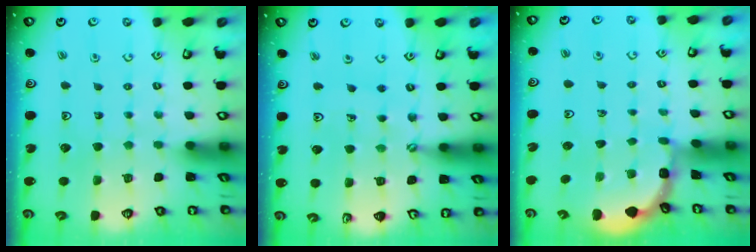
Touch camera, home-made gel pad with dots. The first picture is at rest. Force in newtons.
{"total": 4.8, "press": 4.5, "slide": 1.5}
{"total": 1.6, "press": 1.6, "slide": 0.1}